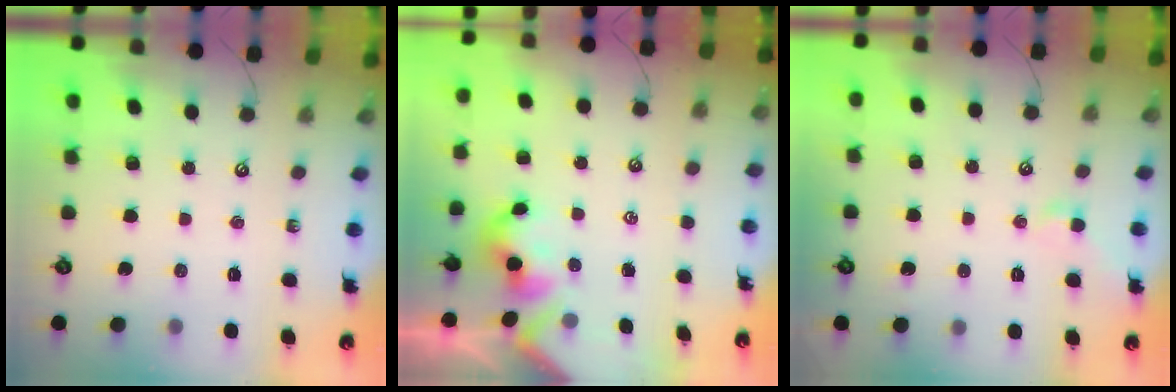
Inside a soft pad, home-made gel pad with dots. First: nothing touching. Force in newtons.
{"total": 3.1, "press": 3.1, "slide": 0.4}
{"total": 2.9, "press": 2.9, "slide": 0.7}